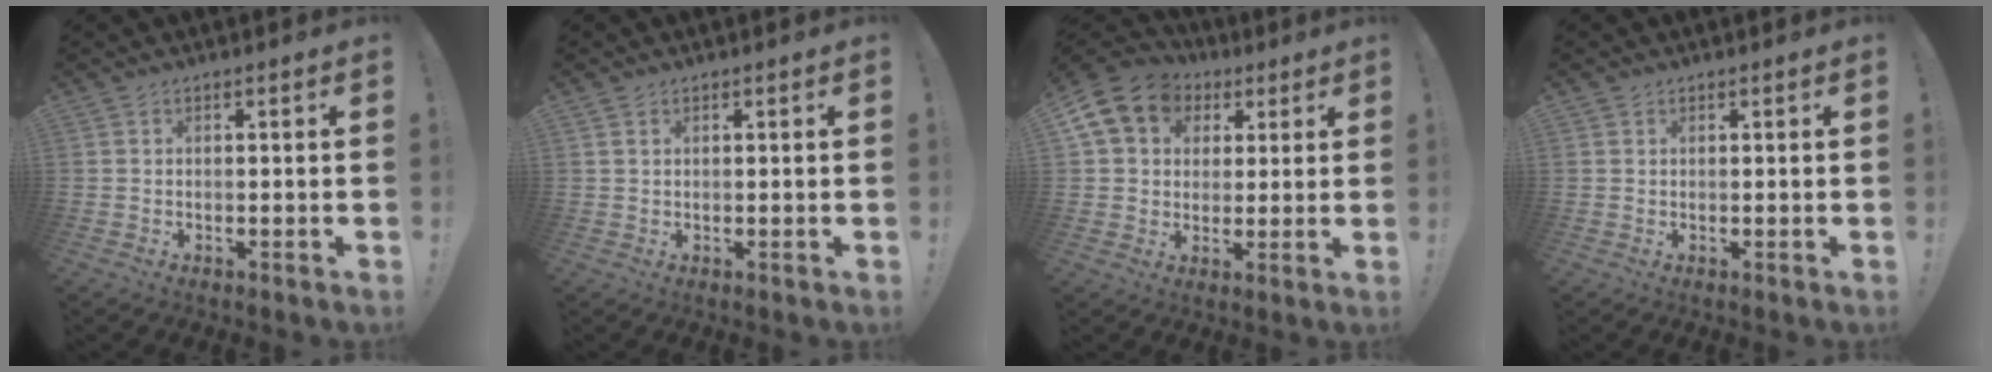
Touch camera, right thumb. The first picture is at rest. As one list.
[{"total": 1.2, "force": [0.7, 0.7, 0.5], "torque": [-0.008, 0.000, 0.014]}, {"total": 13.2, "force": [4.9, 10.8, 5.9], "torque": [-0.084, -0.017, 0.098]}, {"total": 0.7, "force": [0.5, 0.5, 0.0], "torque": [0.004, -0.002, 0.010]}]